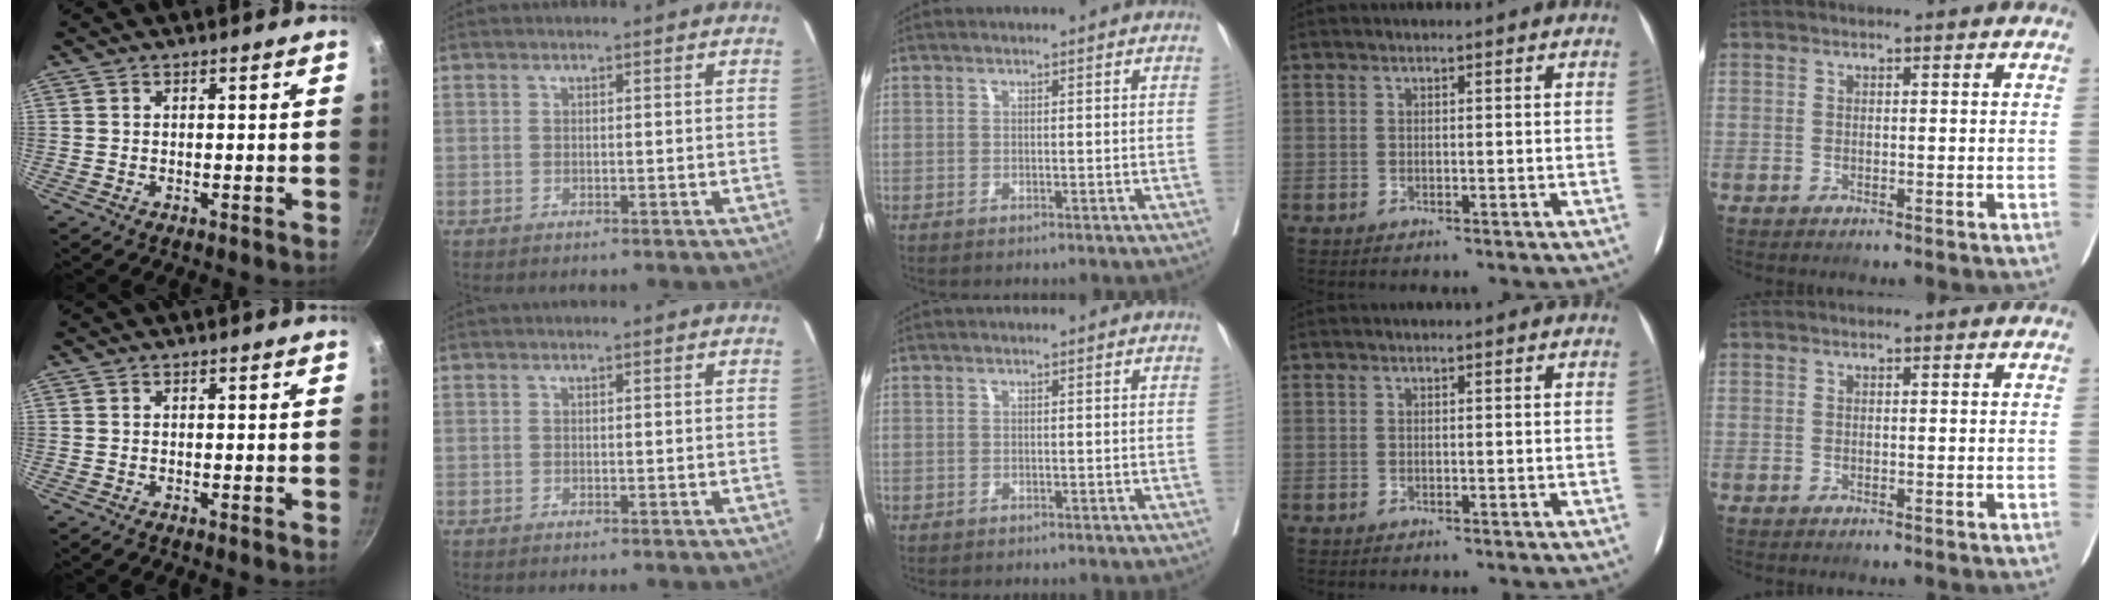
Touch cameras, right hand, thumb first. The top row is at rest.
{"thumb": {"total": 0.8, "force": [-0.4, 0.2, 0.6], "torque": [-0.011, -0.003, -0.010]}}